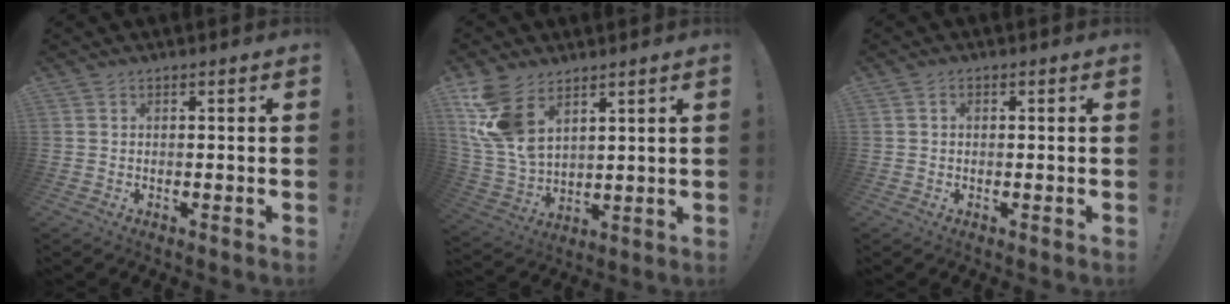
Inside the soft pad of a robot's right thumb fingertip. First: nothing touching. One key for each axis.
{"total": 13.5, "fx": 7.5, "fy": 7.8, "fz": 8.1, "tx": -0.184, "ty": -0.037, "tz": 0.147}
{"total": 0.8, "fx": -0.2, "fy": 0.6, "fz": 0.4, "tx": -0.013, "ty": 0.006, "tz": -0.002}